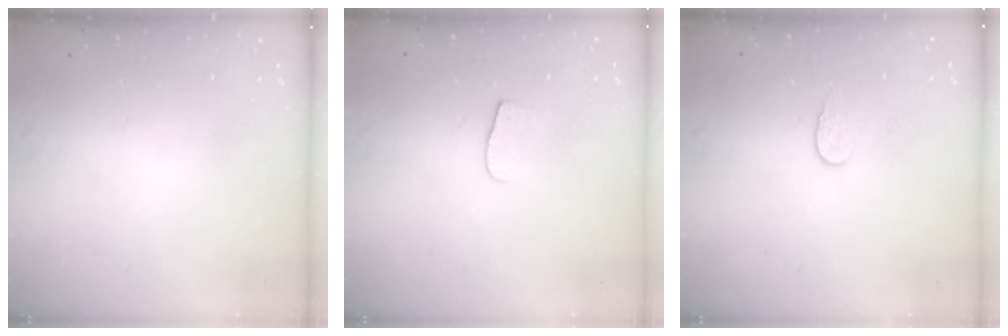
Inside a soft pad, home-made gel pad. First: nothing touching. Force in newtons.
{"total": 6.6, "press": 6.6, "slide": 0.5}
{"total": 5.3, "press": 5.3, "slide": 0.5}